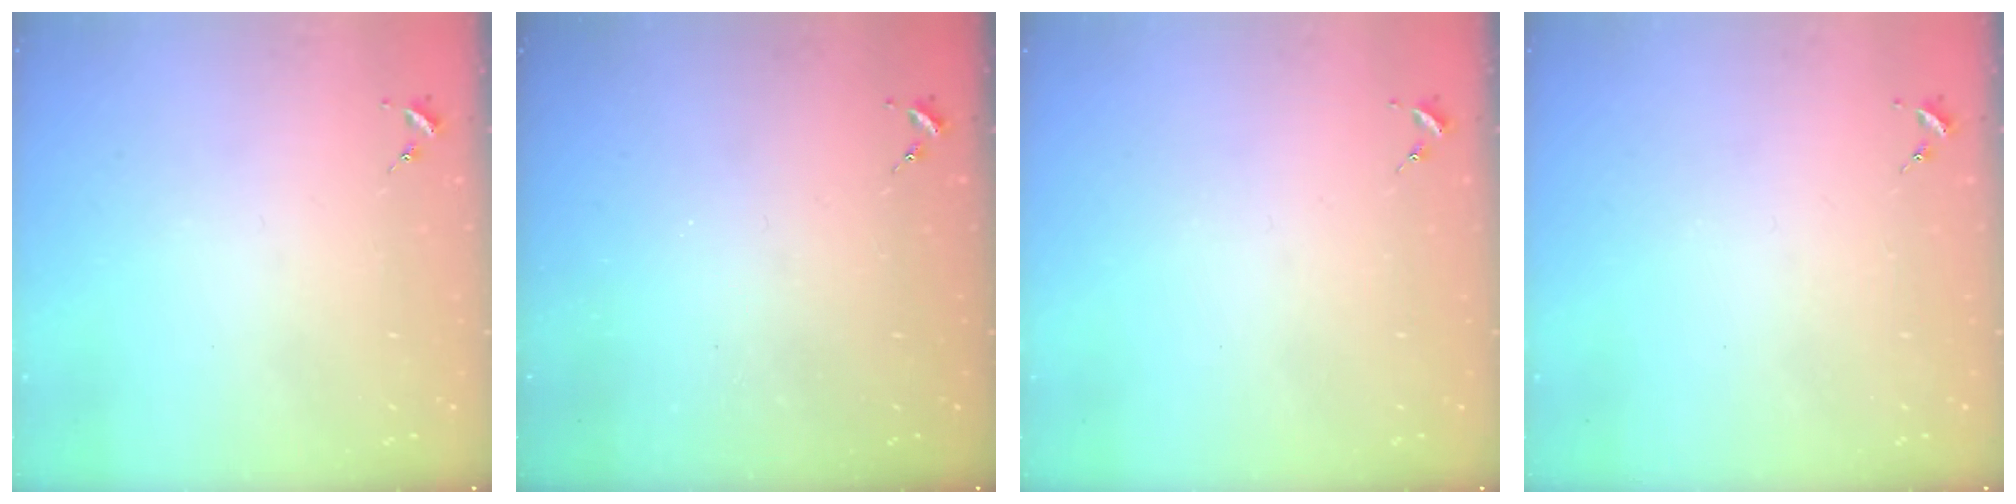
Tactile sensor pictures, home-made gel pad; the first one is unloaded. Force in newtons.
{"total": 0.0}
{"total": 0.0}
{"total": 0.0}